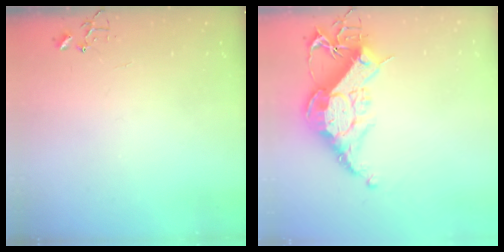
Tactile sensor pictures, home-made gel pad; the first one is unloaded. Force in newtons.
{"total": 18.5, "press": 18.4, "slide": 1.5}